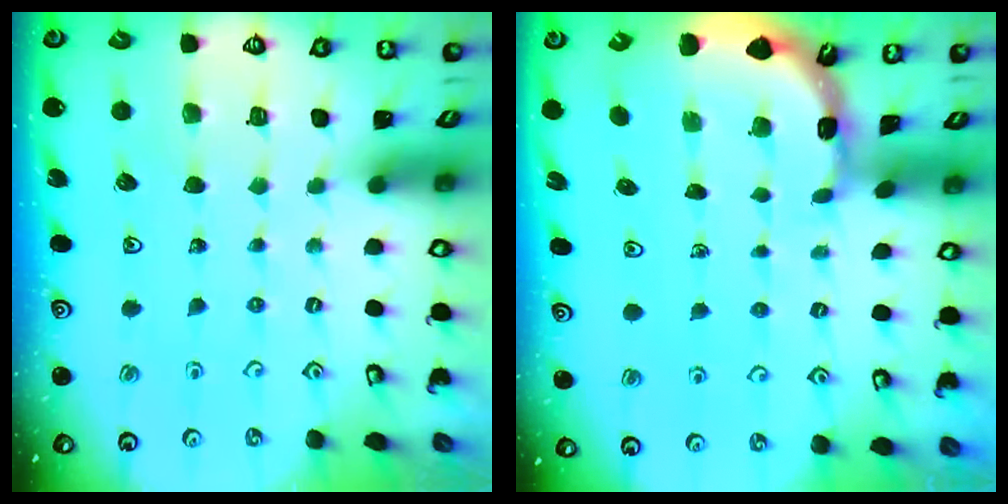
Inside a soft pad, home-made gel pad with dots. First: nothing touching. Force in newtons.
{"total": 1.6, "press": 1.6, "slide": 0.1}